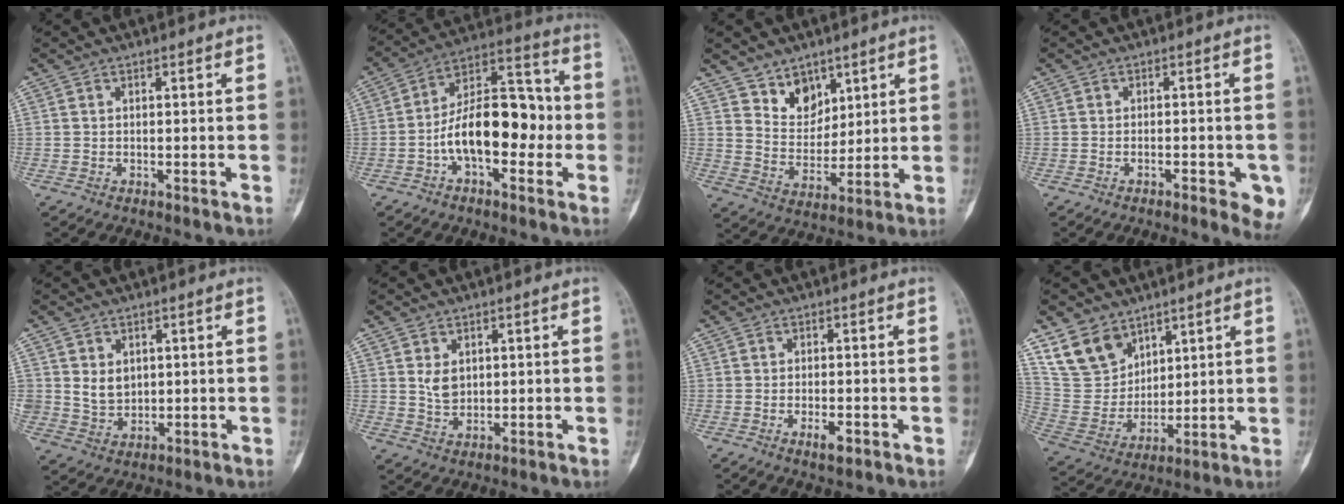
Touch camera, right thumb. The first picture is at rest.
{"total": 16.5, "force": [-3.0, 8.9, 13.6], "torque": [-0.202, 0.049, -0.057]}
{"total": 7.8, "force": [5.2, 5.2, 2.5], "torque": [-0.010, -0.040, 0.103]}
{"total": 5.6, "force": [-2.5, 2.0, 4.6], "torque": [-0.049, 0.004, -0.028]}
{"total": 5.1, "force": [1.3, 4.2, 2.7], "torque": [-0.030, -0.014, 0.036]}
{"total": 3.9, "force": [1.1, 2.8, 2.4], "torque": [-0.030, -0.011, 0.027]}
{"total": 2.8, "force": [-1.3, 1.0, 2.3], "torque": [-0.041, 0.001, -0.021]}
{"total": 12.0, "force": [8.0, 8.2, 3.8], "torque": [-0.046, -0.046, 0.173]}